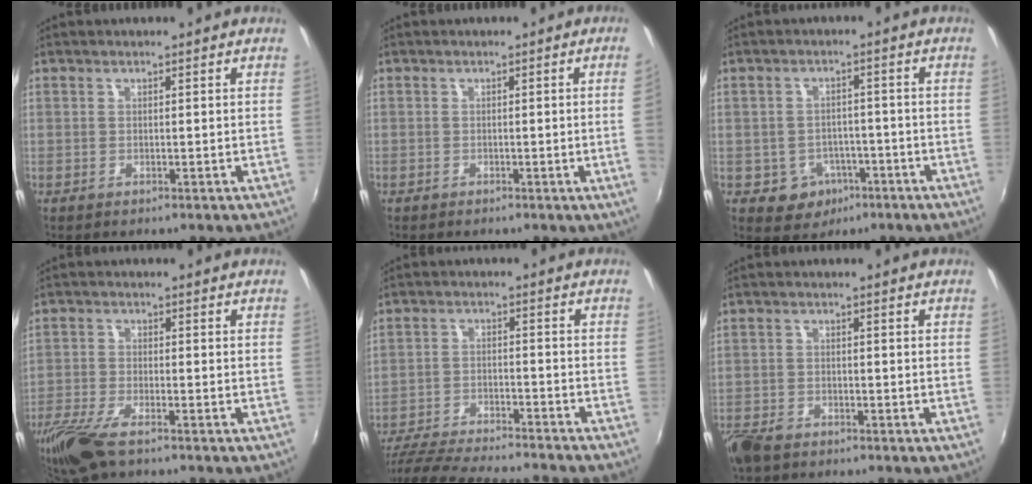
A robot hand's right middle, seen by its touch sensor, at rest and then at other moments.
{"total": 2.2, "force": [-0.2, -1.4, 1.7], "torque": [-0.023, -0.014, 0.003]}
{"total": 6.1, "force": [-2.9, 5.2, 1.5], "torque": [-0.041, 0.011, -0.027]}
{"total": 9.6, "force": [-6.9, 2.7, 6.2], "torque": [-0.155, -0.032, -0.137]}
{"total": 20.1, "force": [-17.8, 2.4, 9.0], "torque": [-0.177, -0.033, -0.277]}
{"total": 6.6, "force": [-5.0, 3.2, 2.8], "torque": [-0.084, -0.018, -0.098]}